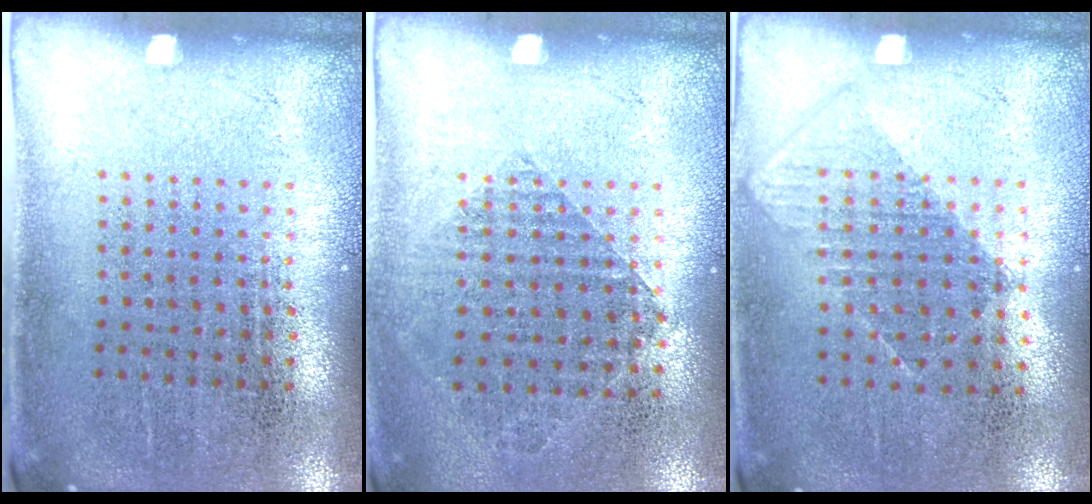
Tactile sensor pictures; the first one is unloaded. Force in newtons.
{"total": 0.9, "press": 0.9, "slide": 0.4}
{"total": 0.8, "press": 0.7, "slide": 0.4}